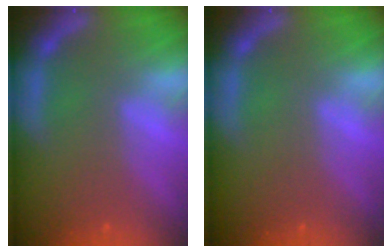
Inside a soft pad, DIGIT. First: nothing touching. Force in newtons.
{"total": 0.0}